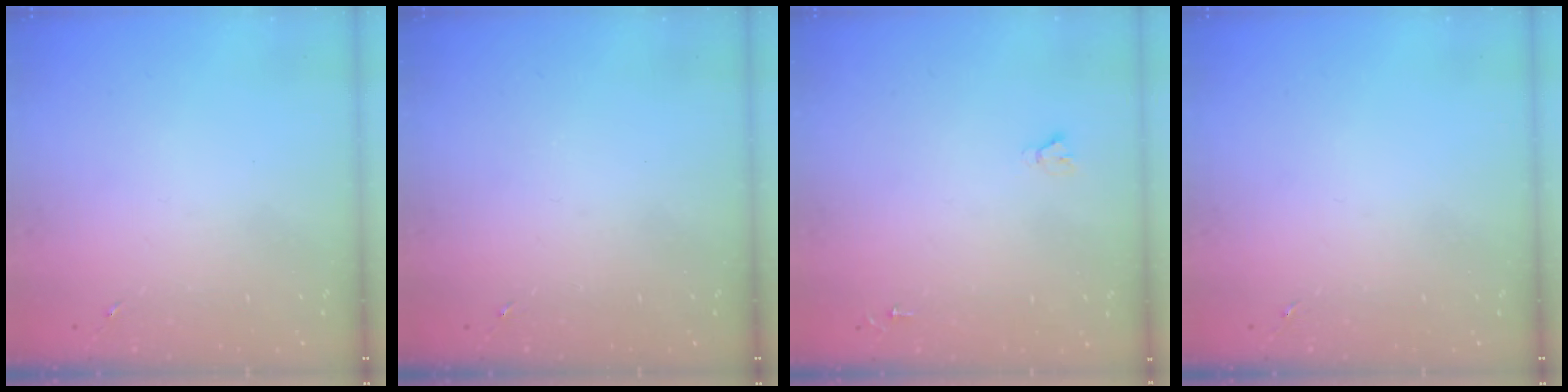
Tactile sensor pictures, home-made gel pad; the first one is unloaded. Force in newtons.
{"total": 0.0}
{"total": 1.8, "press": 1.8, "slide": 0.1}
{"total": 0.0}